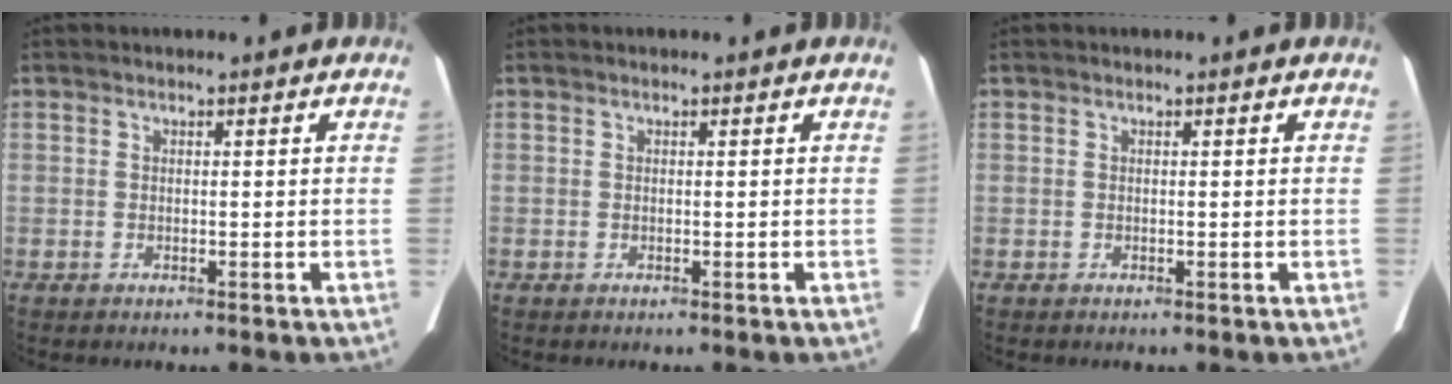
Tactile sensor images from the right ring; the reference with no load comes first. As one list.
[{"total": 0.0}, {"total": 0.0}]